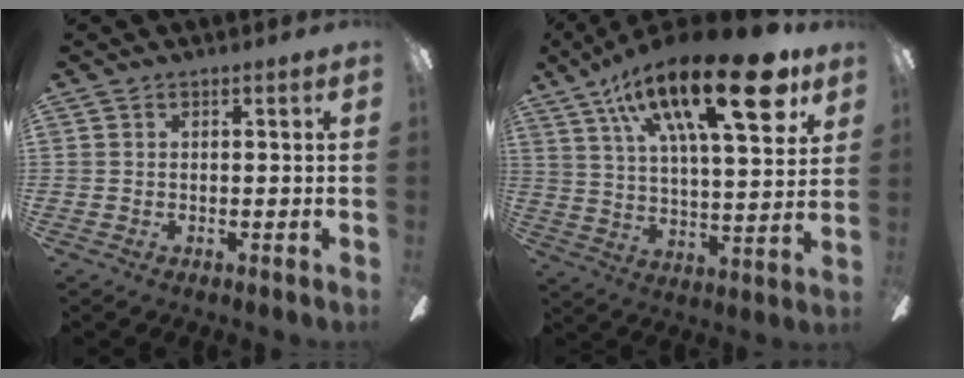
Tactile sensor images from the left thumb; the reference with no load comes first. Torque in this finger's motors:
{"motor_torque": [2.51, 2.51, 1.39, -1.38, 0.17]}